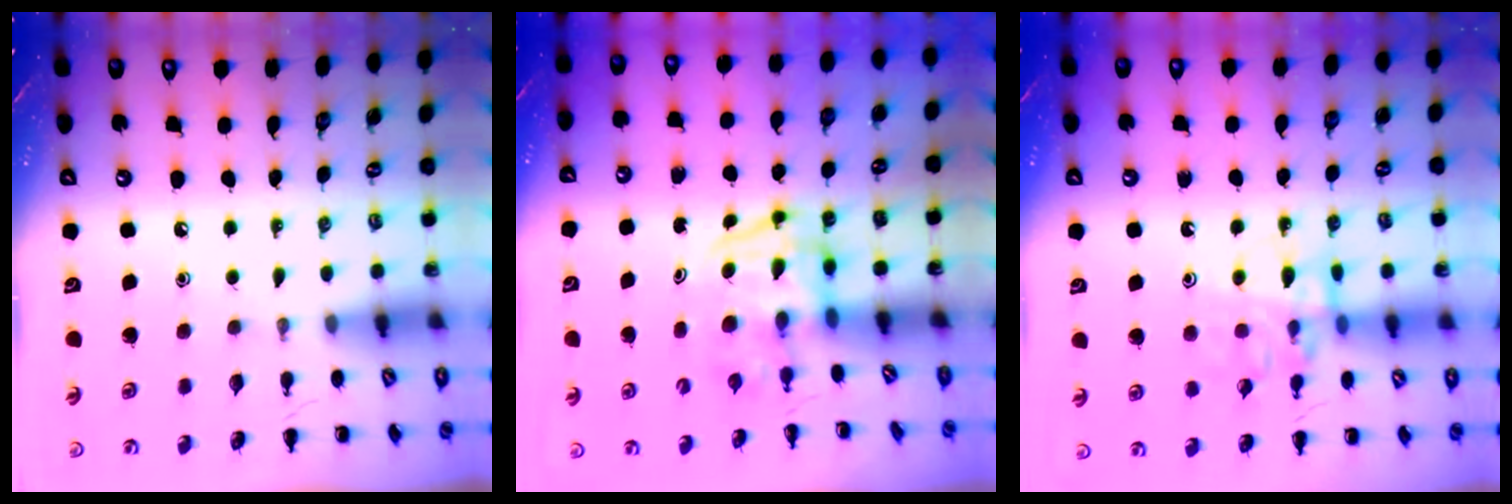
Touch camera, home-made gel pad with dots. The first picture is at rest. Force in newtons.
{"total": 3.9, "press": 3.9, "slide": 0.6}
{"total": 12.0, "press": 12.0, "slide": 1.1}